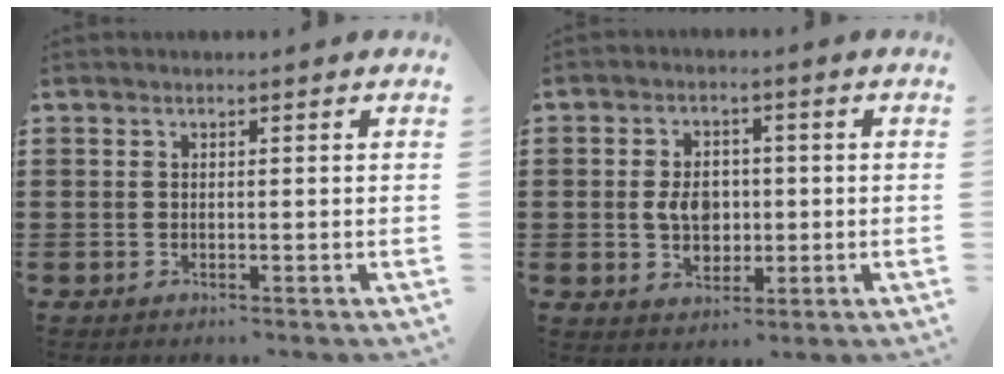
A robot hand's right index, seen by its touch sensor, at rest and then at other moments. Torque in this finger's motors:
{"motor_torque": [0.87, 0.13, 0.60, 0.10]}